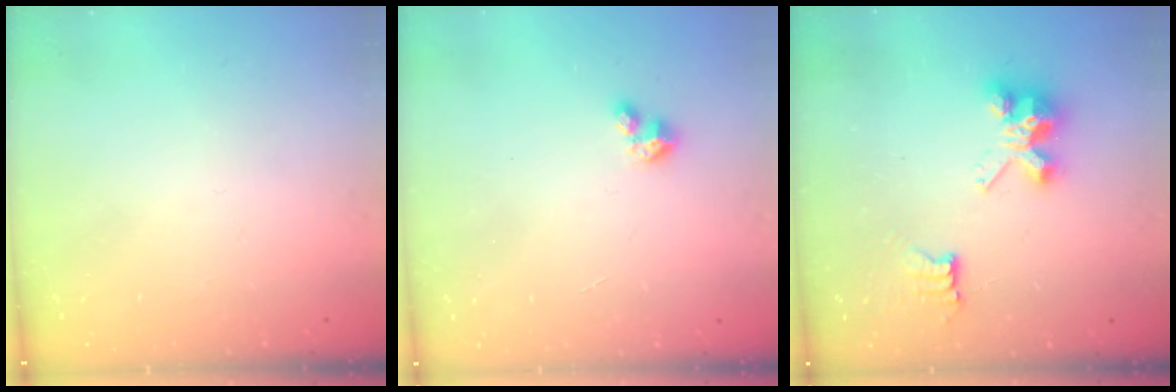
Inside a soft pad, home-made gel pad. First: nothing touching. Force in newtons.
{"total": 1.9, "press": 1.9, "slide": 0.3}
{"total": 7.1, "press": 7.1, "slide": 0.2}